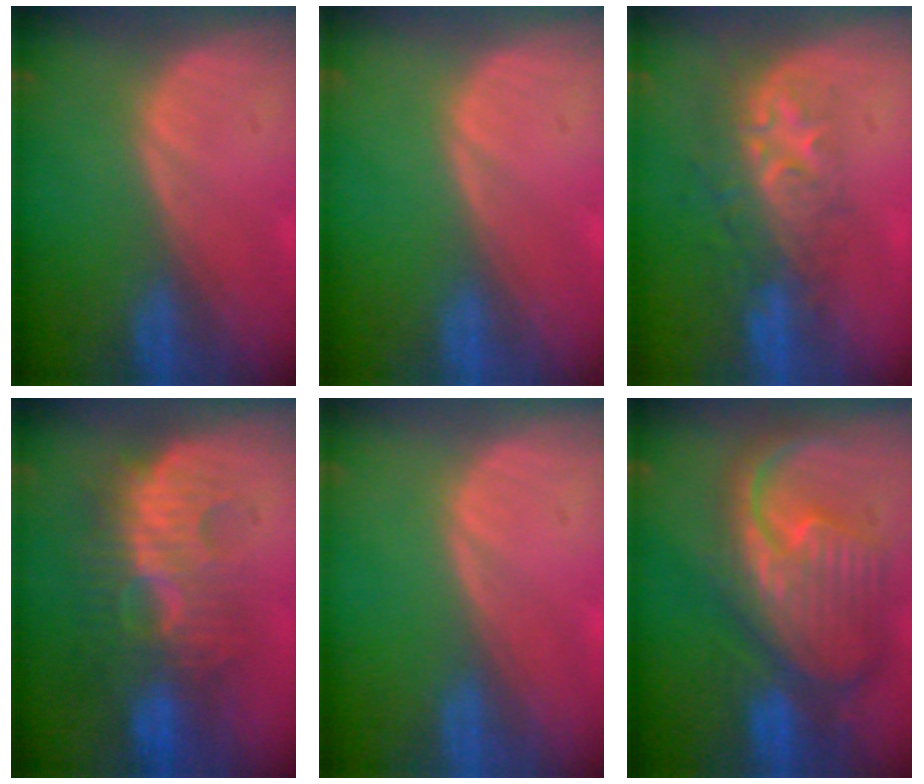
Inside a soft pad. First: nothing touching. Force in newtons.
{"total": 0.0}
{"total": 8.8, "press": 7.2, "slide": 5.1}
{"total": 9.3, "press": 9.1, "slide": 1.9}
{"total": 0.0}
{"total": 12.2, "press": 10.5, "slide": 6.2}